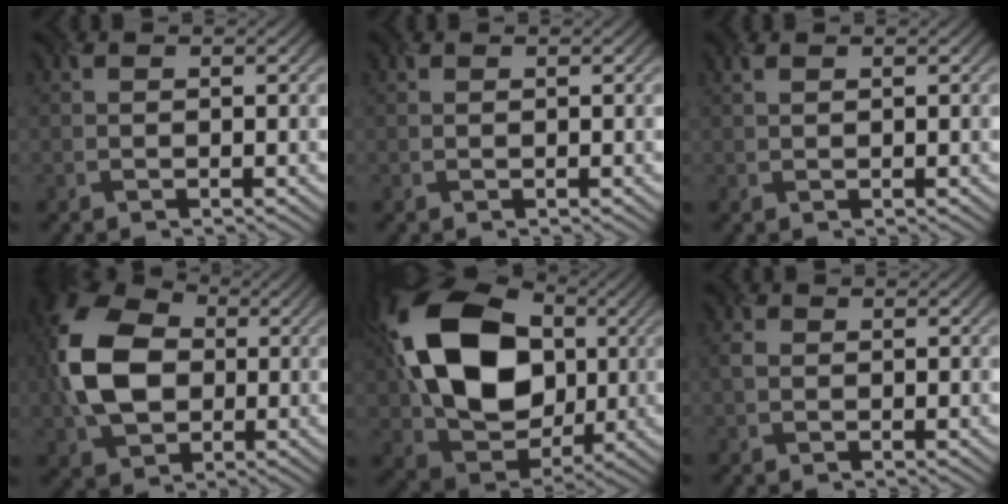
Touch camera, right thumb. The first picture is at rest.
{"total": 0.0}
{"total": 0.7, "force": [0.5, 0.2, 0.5], "torque": [-0.011, 0.002, 0.008]}
{"total": 12.1, "force": [0.1, 8.7, 8.4], "torque": [-0.213, -0.002, -0.001]}
{"total": 17.1, "force": [2.4, 12.2, 11.6], "torque": [-0.242, 0.006, 0.044]}
{"total": 0.9, "force": [0.2, 0.8, 0.5], "torque": [-0.011, 0.002, 0.002]}